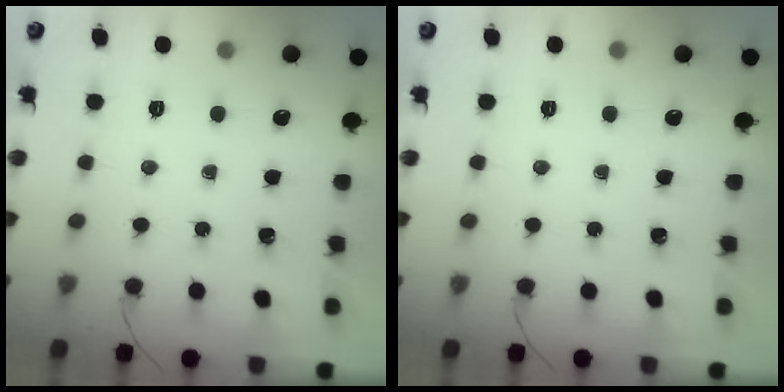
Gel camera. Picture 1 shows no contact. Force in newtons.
{"total": 0.0}